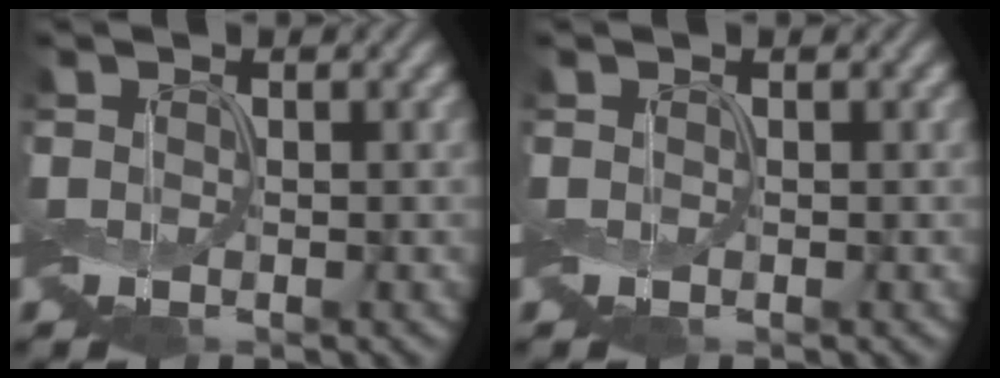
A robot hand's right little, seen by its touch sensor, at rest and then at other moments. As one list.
[{"total": 0.0}]